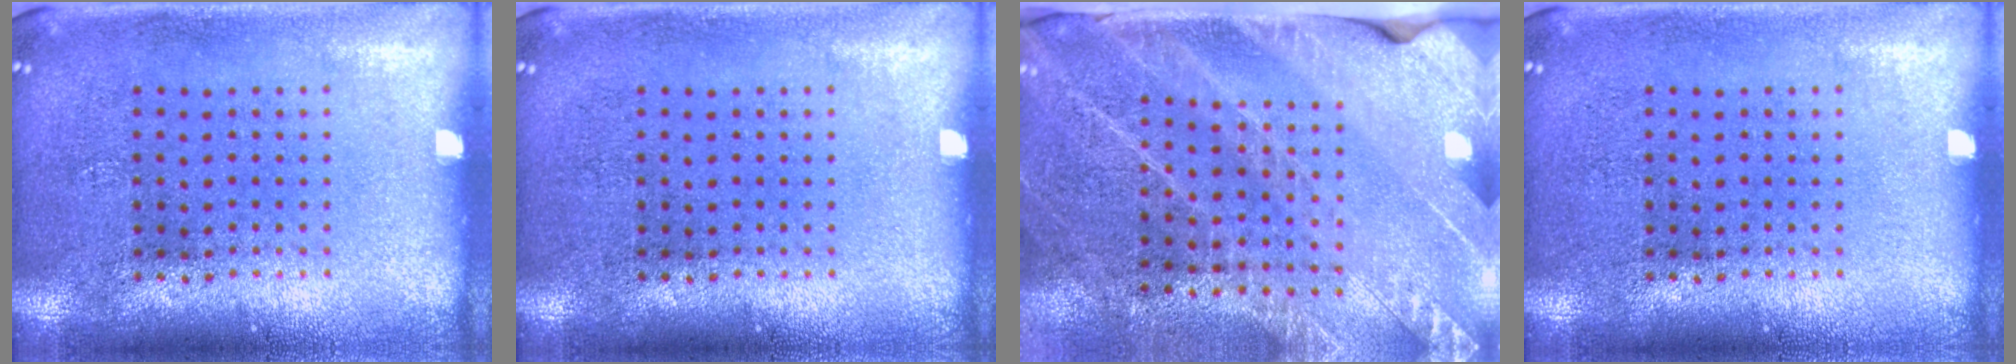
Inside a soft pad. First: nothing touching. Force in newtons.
{"total": 0.0}
{"total": 2.7, "press": 2.6, "slide": 0.7}
{"total": 0.0}